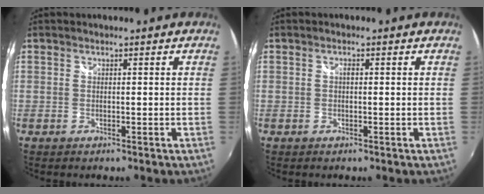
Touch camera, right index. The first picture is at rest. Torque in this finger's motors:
{"motor_torque": [0.63, 0.19, 0.18, 0.04]}